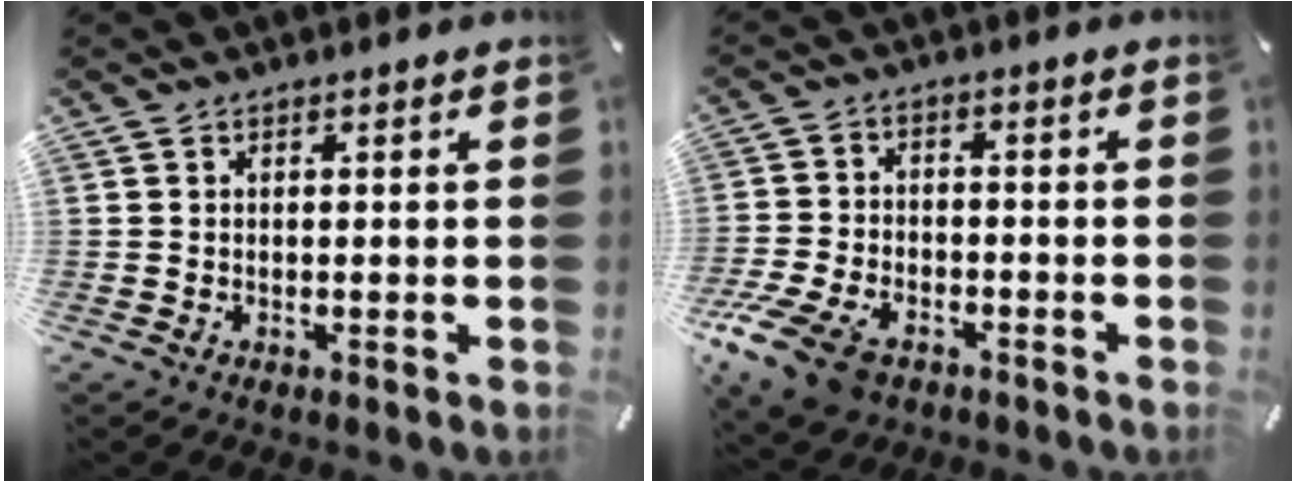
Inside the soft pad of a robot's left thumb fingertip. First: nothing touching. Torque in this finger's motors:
{"motor_torque": [0.28, 2.39, 0.89, 0.61, 0.35]}